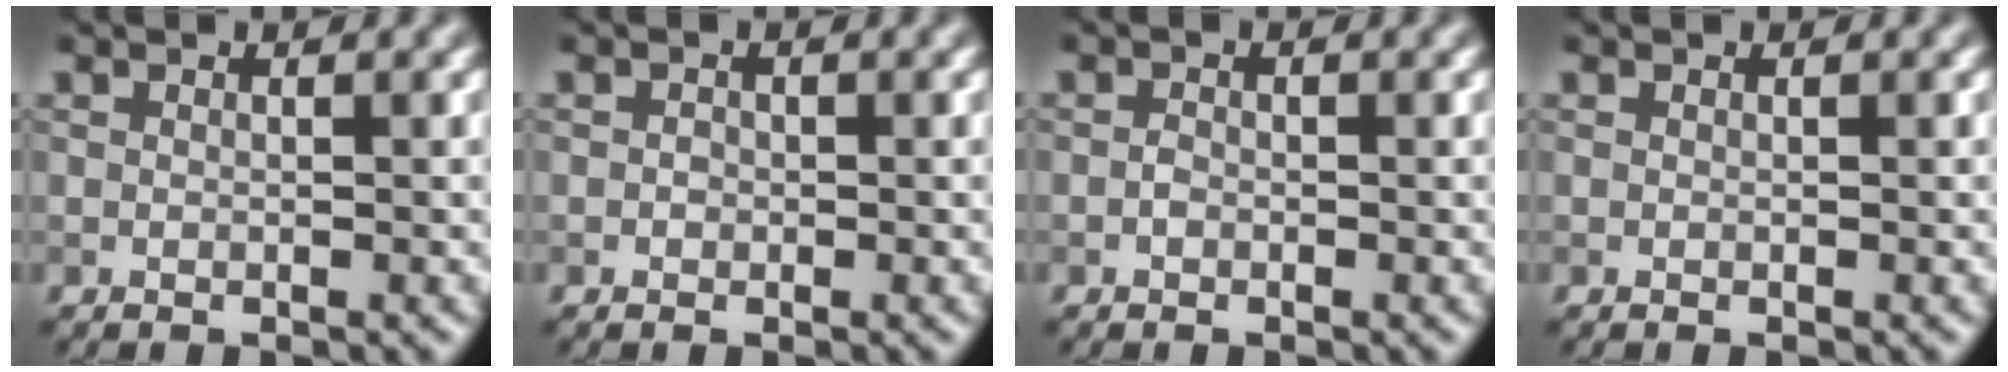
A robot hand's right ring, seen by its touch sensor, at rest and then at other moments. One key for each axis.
{"total": 0.6, "fx": -0.1, "fy": 0.6, "fz": 0.2, "tx": 0.000, "ty": -0.003, "tz": -0.004}
{"total": 0.7, "fx": -0.4, "fy": 0.5, "fz": 0.4, "tx": -0.007, "ty": 0.000, "tz": -0.008}
{"total": 0.0}